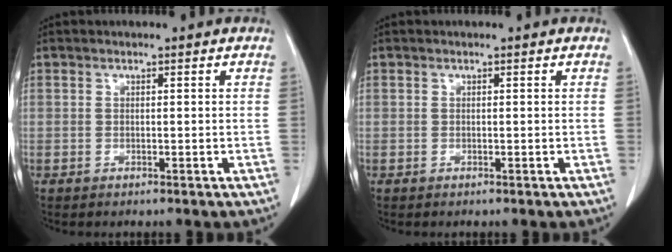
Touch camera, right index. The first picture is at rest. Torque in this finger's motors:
{"motor_torque": [-0.01, 0.06, -0.04, 0.01]}